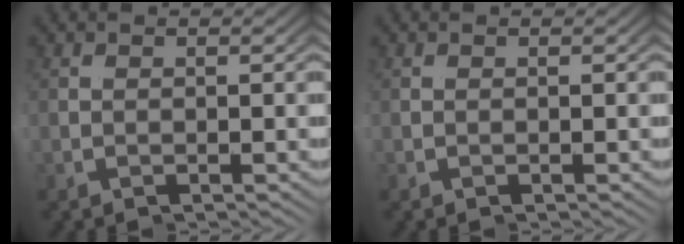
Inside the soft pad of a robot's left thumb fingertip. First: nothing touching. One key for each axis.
{"total": 0.0}